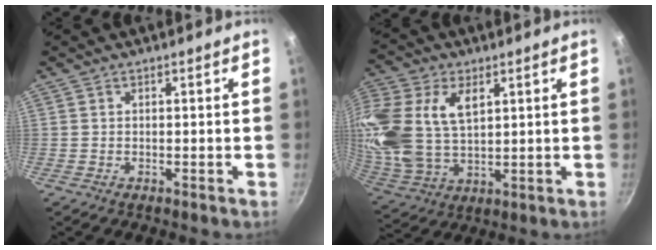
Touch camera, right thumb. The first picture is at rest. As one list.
[{"total": 20.1, "force": [6.3, 12.6, 14.3], "torque": [-0.319, -0.007, 0.128]}]